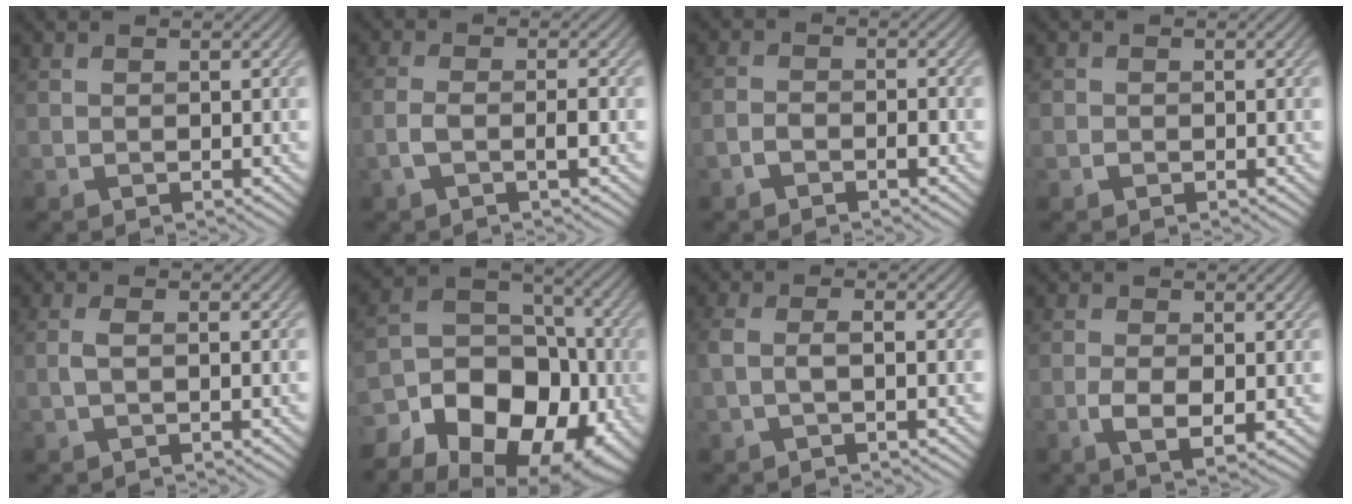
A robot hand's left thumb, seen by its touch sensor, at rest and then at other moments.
{"total": 2.8, "force": [-1.0, 0.7, 2.6], "torque": [-0.057, 0.004, -0.028]}
{"total": 2.2, "force": [-1.4, 1.0, 1.4], "torque": [-0.024, 0.005, -0.031]}
{"total": 0.7, "force": [-0.3, 0.6, 0.1], "torque": [0.000, -0.003, -0.008]}
{"total": 1.7, "force": [-0.4, 0.4, 1.6], "torque": [-0.036, 0.007, -0.014]}
{"total": 19.5, "force": [-9.6, 13.9, 9.9], "torque": [-0.210, -0.038, -0.122]}
{"total": 2.4, "force": [-0.7, 0.5, 2.2], "torque": [-0.048, 0.006, -0.021]}
{"total": 3.8, "force": [-1.0, 1.8, 3.1], "torque": [-0.068, -0.005, -0.018]}